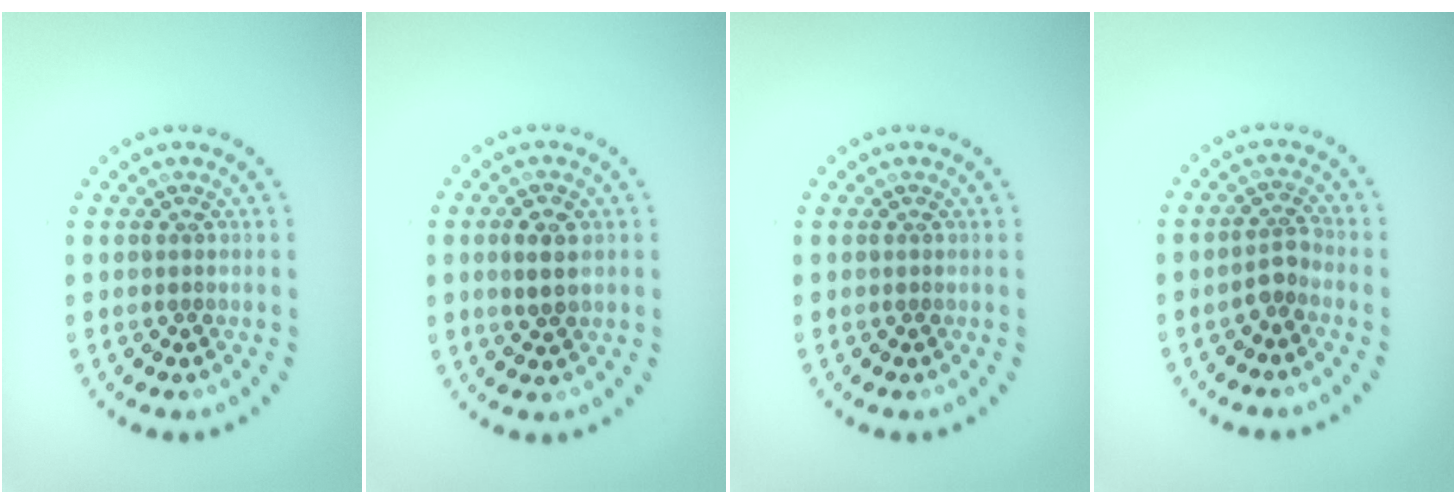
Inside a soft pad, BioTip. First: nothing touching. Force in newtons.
{"total": 2.3, "press": 2.2, "slide": 0.3}
{"total": 0.0}
{"total": 1.8, "press": 1.4, "slide": 1.2}